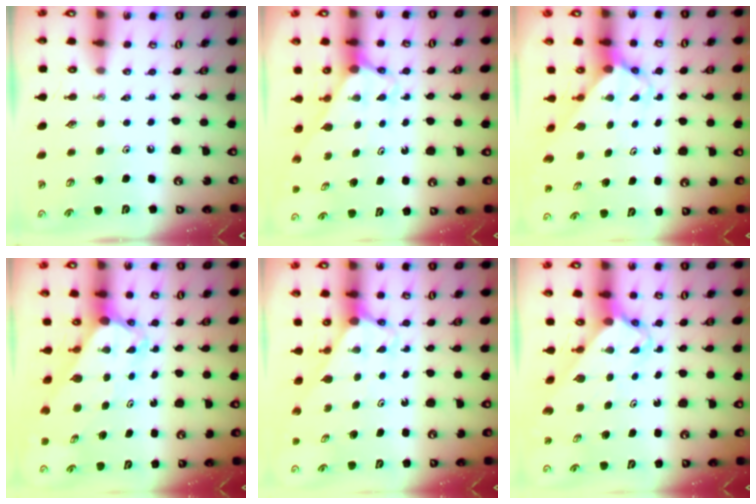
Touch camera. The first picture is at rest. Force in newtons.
{"total": 2.7, "press": 2.7, "slide": 0.2}
{"total": 3.7, "press": 3.7, "slide": 0.1}
{"total": 3.5, "press": 3.5, "slide": 0.3}
{"total": 2.6, "press": 2.6, "slide": 0.2}
{"total": 2.3, "press": 2.3, "slide": 0.2}